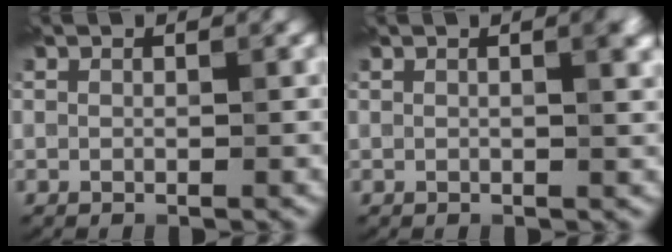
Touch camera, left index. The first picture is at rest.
{"total": 2.8, "force": [0.6, 1.0, 2.5], "torque": [-0.020, 0.007, 0.005]}